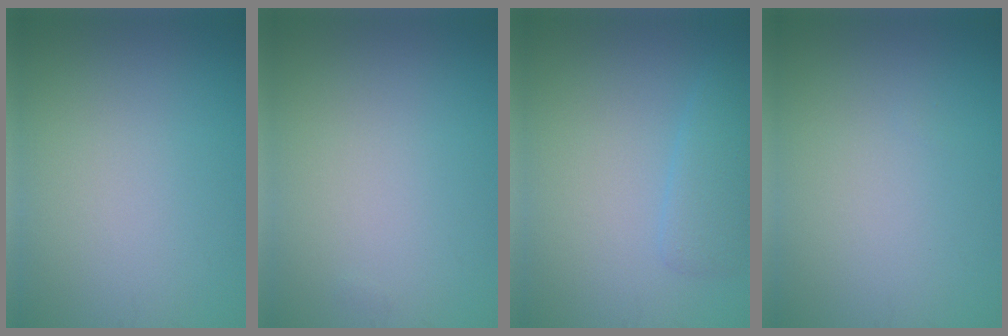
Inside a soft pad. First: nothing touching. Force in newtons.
{"total": 0.0}
{"total": 2.2, "press": 2.2, "slide": 0.1}
{"total": 0.0}